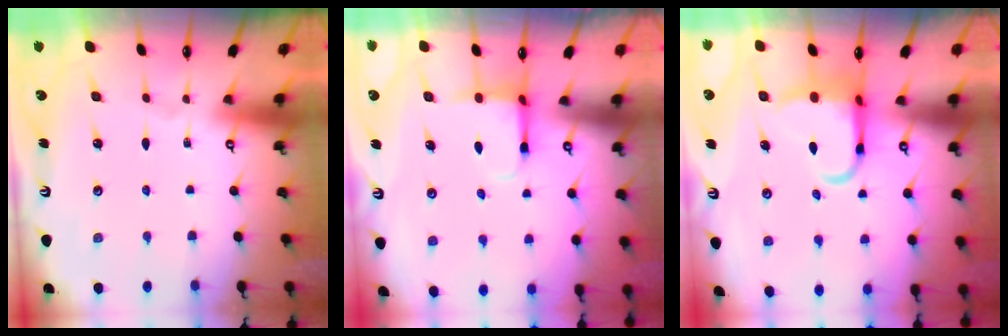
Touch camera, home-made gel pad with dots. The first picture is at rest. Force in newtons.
{"total": 3.9, "press": 3.7, "slide": 1.2}
{"total": 7.6, "press": 7.3, "slide": 1.9}